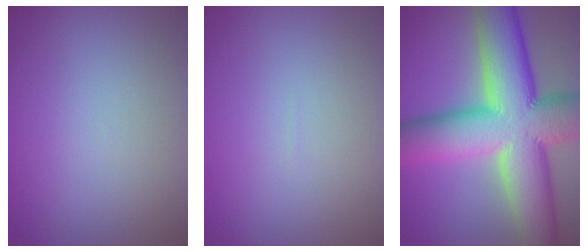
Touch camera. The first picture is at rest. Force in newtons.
{"total": 0.0}
{"total": 15.9, "press": 15.9, "slide": 0.8}